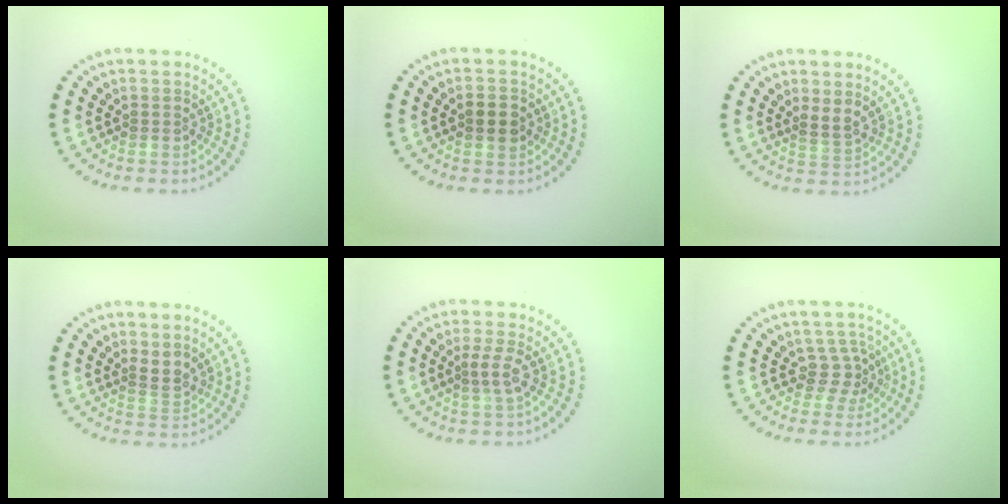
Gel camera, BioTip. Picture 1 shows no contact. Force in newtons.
{"total": 2.2, "press": 2.2, "slide": 0.1}
{"total": 1.6, "press": 1.2, "slide": 1.0}
{"total": 1.7, "press": 1.2, "slide": 1.2}
{"total": 1.7, "press": 1.3, "slide": 1.1}
{"total": 2.0, "press": 1.4, "slide": 1.5}